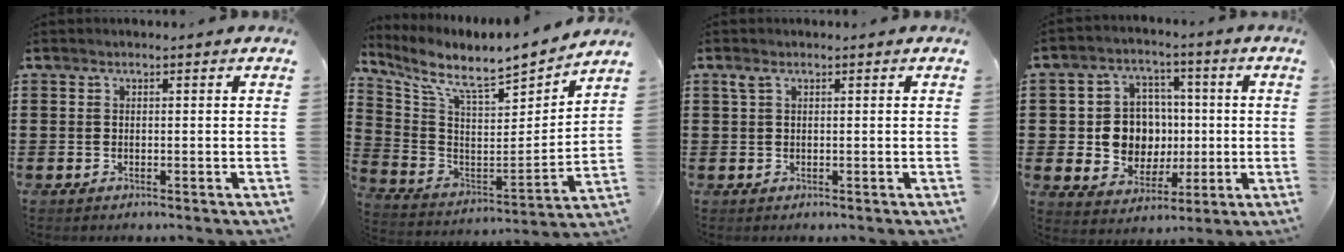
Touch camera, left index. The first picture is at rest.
{"total": 7.1, "force": [6.4, 1.0, 2.9], "torque": [-0.093, -0.062, 0.103]}
{"total": 1.3, "force": [0.5, 0.6, 1.1], "torque": [-0.023, 0.005, 0.009]}
{"total": 8.8, "force": [0.1, 7.9, 3.7], "torque": [-0.072, 0.013, 0.007]}